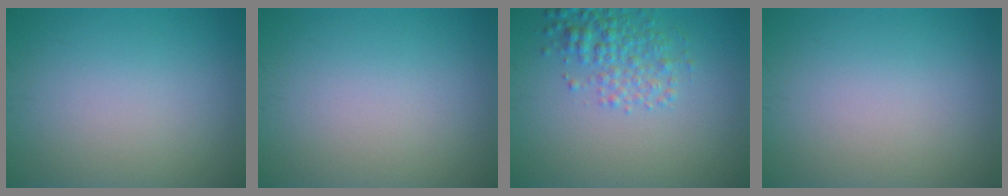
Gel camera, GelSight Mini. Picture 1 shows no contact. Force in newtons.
{"total": 0.0}
{"total": 3.1, "press": 3.1, "slide": 0.1}
{"total": 0.0}